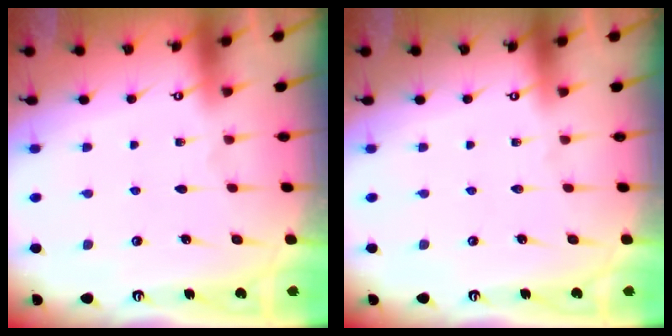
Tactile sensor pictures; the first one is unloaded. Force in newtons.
{"total": 0.0}